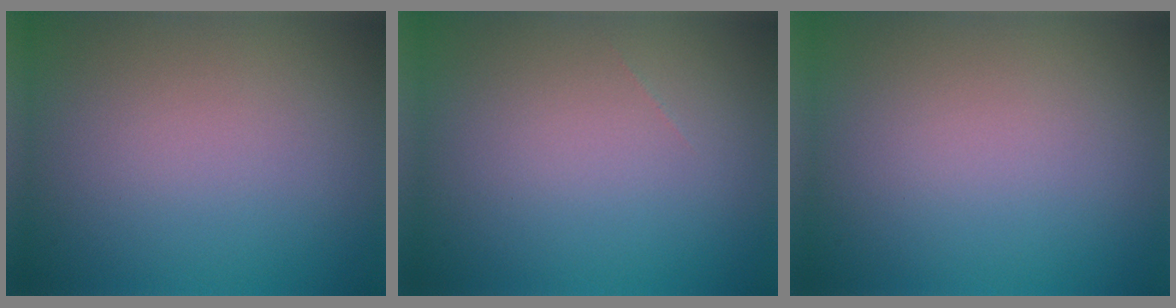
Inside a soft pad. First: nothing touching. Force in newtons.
{"total": 0.0}
{"total": 0.0}